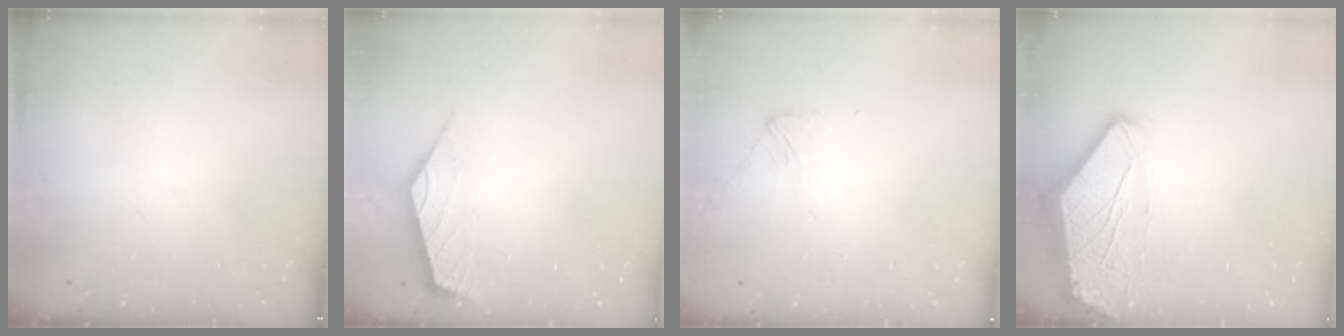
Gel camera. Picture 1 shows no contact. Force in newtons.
{"total": 2.4, "press": 2.3, "slide": 0.4}
{"total": 2.7, "press": 2.7, "slide": 0.5}
{"total": 0.0}